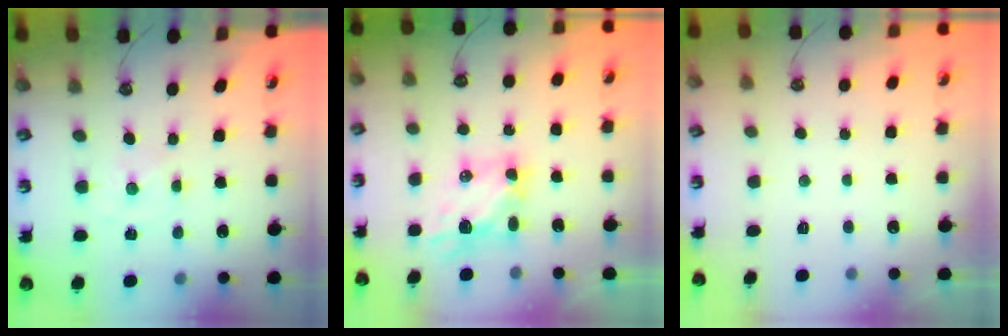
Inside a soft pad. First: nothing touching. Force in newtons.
{"total": 5.6, "press": 5.6, "slide": 0.1}
{"total": 0.0}